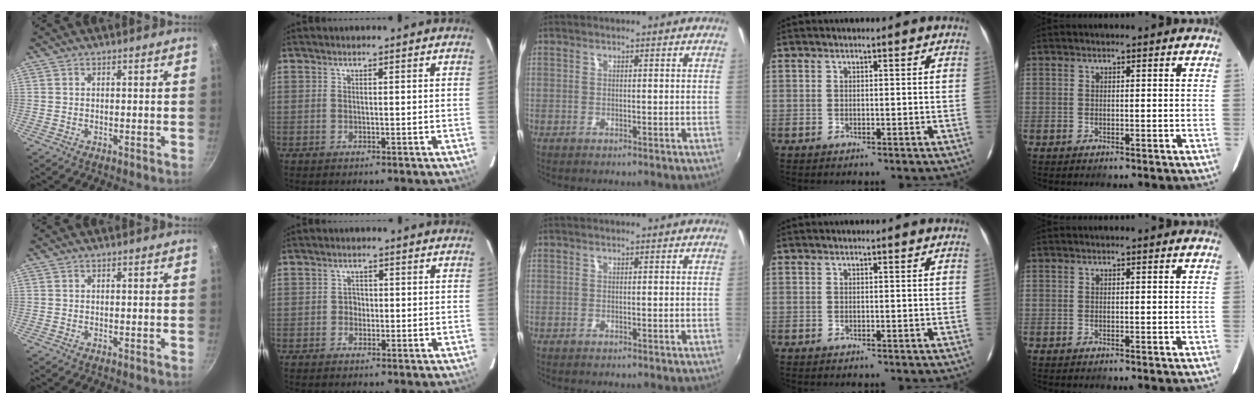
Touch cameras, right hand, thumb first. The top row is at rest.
{"index": {"total": 1.6, "force": [-0.5, 1.5, 0.2], "torque": [-0.002, 0.004, -0.008]}}